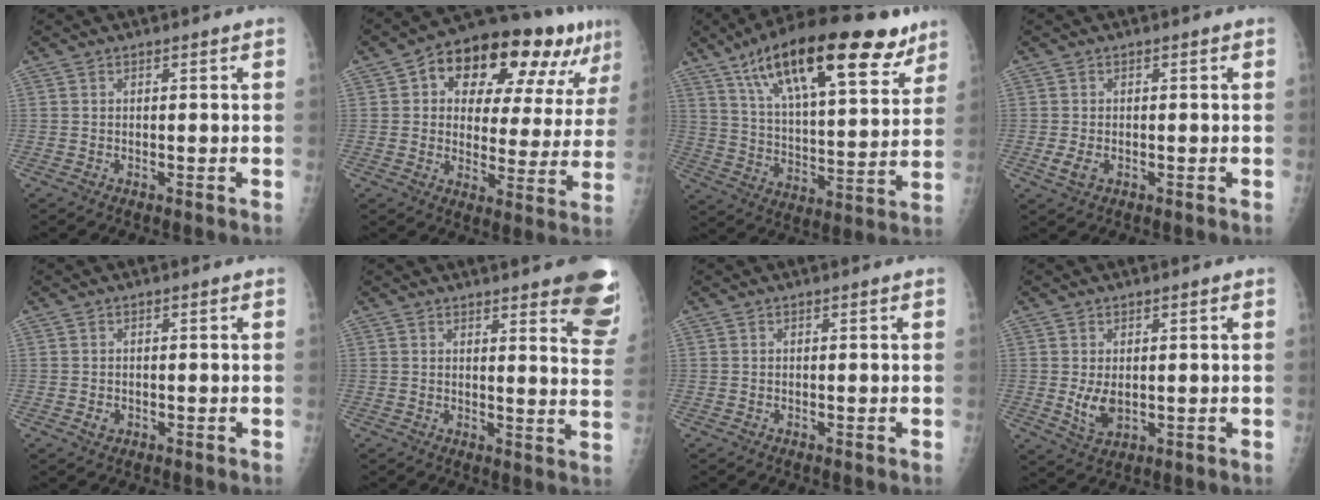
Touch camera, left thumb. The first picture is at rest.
{"total": 21.9, "force": [10.4, 10.8, 16.0], "torque": [-0.187, 0.012, 0.152]}
{"total": 26.6, "force": [15.9, 9.4, 19.2], "torque": [-0.281, -0.032, 0.256]}
{"total": 2.5, "force": [-0.7, 1.6, 1.8], "torque": [-0.038, -0.003, -0.011]}
{"total": 1.3, "force": [-0.4, 1.1, 0.6], "torque": [-0.007, 0.001, -0.004]}
{"total": 14.6, "force": [10.2, 3.4, 9.9], "torque": [-0.085, -0.059, 0.103]}
{"total": 0.0}
{"total": 4.4, "force": [0.2, 2.8, 3.4], "torque": [-0.056, -0.012, 0.013]}